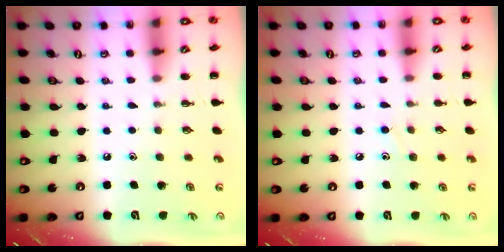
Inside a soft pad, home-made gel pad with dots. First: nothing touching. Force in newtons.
{"total": 5.3, "press": 5.0, "slide": 1.9}